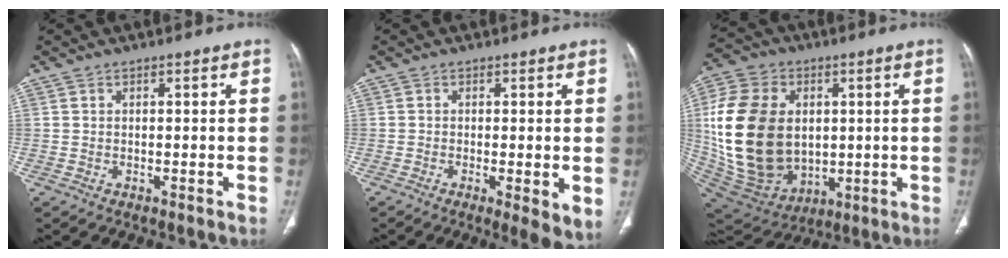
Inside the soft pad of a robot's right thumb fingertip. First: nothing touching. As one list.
[{"total": 5.2, "force": [-1.0, 1.2, 5.0], "torque": [-0.083, -0.019, -0.019]}, {"total": 25.4, "force": [2.0, 18.3, 17.5], "torque": [-0.346, -0.008, 0.061]}]